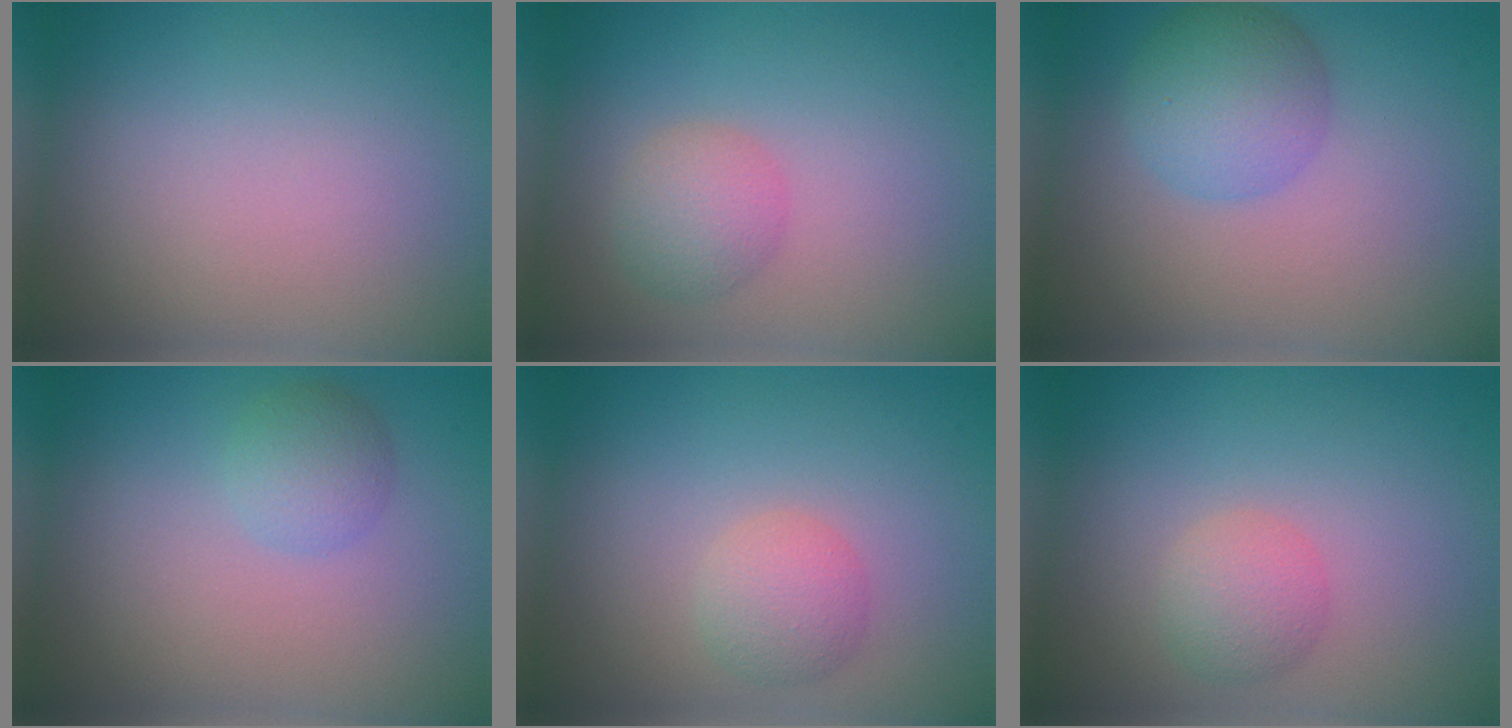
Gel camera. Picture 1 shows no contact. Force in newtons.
{"total": 2.5, "press": 2.5, "slide": 0.0}
{"total": 4.0, "press": 4.0, "slide": 0.1}
{"total": 2.1, "press": 2.1, "slide": 0.2}
{"total": 2.3, "press": 2.3, "slide": 0.1}
{"total": 2.2, "press": 2.2, "slide": 0.1}